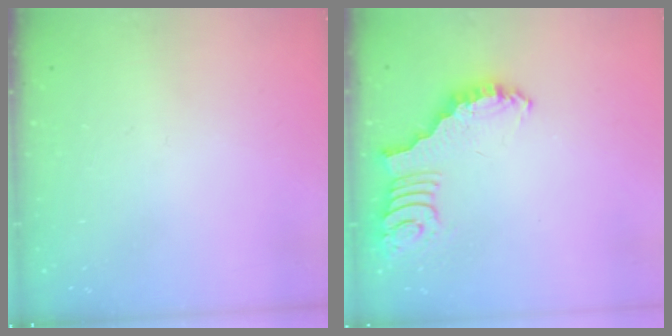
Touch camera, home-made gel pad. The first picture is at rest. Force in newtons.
{"total": 2.6, "press": 2.5, "slide": 0.5}